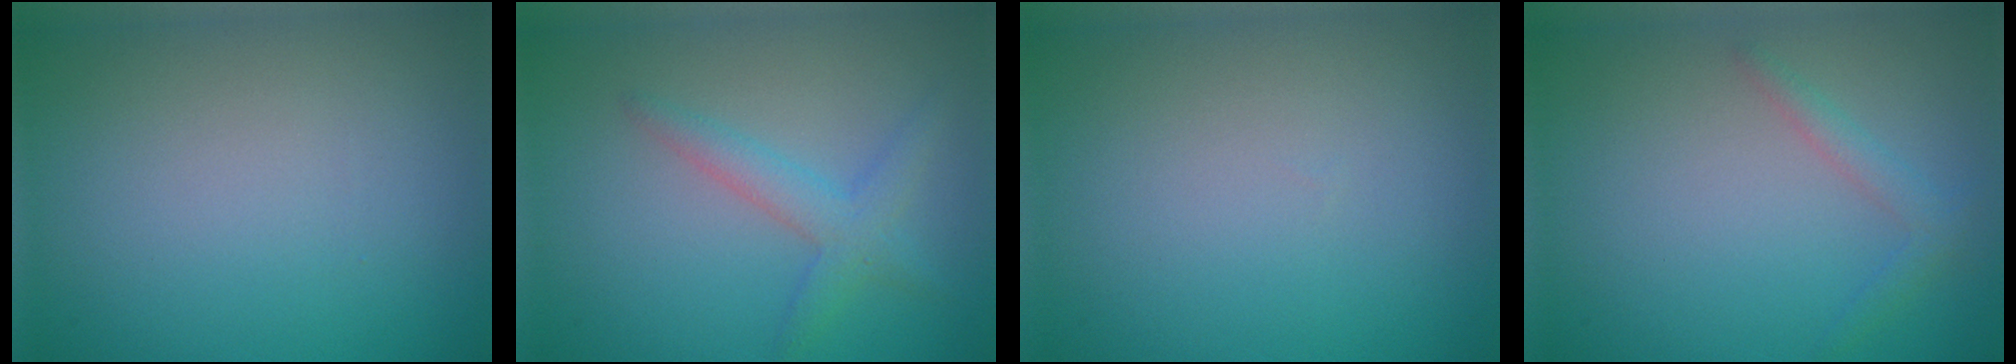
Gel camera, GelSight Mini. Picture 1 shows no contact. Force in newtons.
{"total": 2.5, "press": 2.5, "slide": 0.1}
{"total": 0.0}
{"total": 1.5, "press": 1.5, "slide": 0.1}